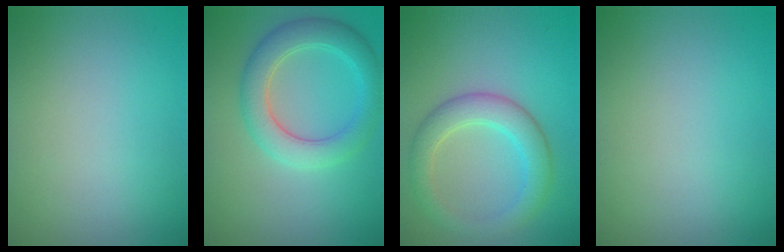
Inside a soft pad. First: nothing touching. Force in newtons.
{"total": 4.6, "press": 4.6, "slide": 0.3}
{"total": 4.4, "press": 4.3, "slide": 0.2}
{"total": 0.0}